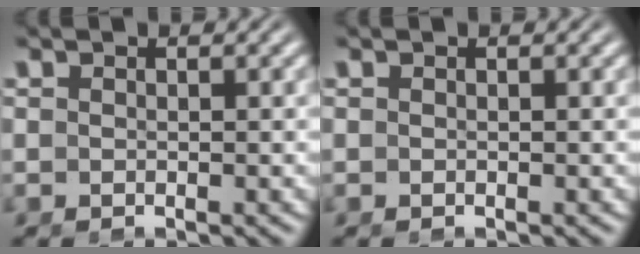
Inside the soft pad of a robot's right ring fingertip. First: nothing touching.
{"total": 0.0}